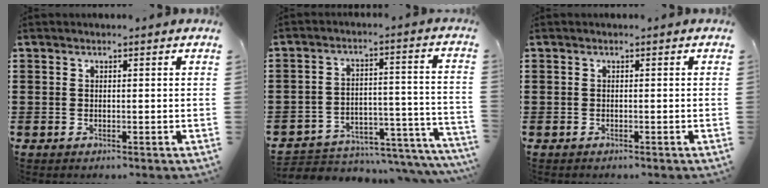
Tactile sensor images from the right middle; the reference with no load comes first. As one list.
[{"total": 3.9, "force": [-3.6, 1.4, 0.6], "torque": [-0.018, 0.004, -0.077]}, {"total": 0.0}]